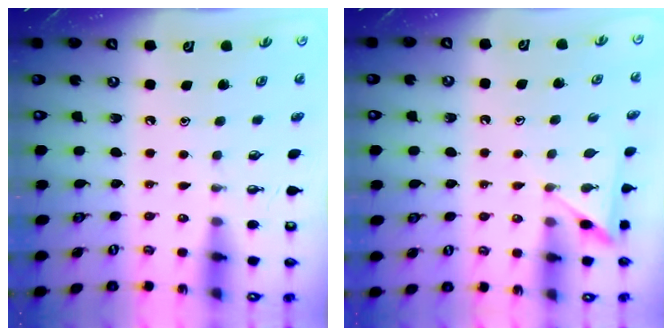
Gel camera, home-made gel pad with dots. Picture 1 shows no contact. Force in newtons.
{"total": 4.7, "press": 4.7, "slide": 0.6}